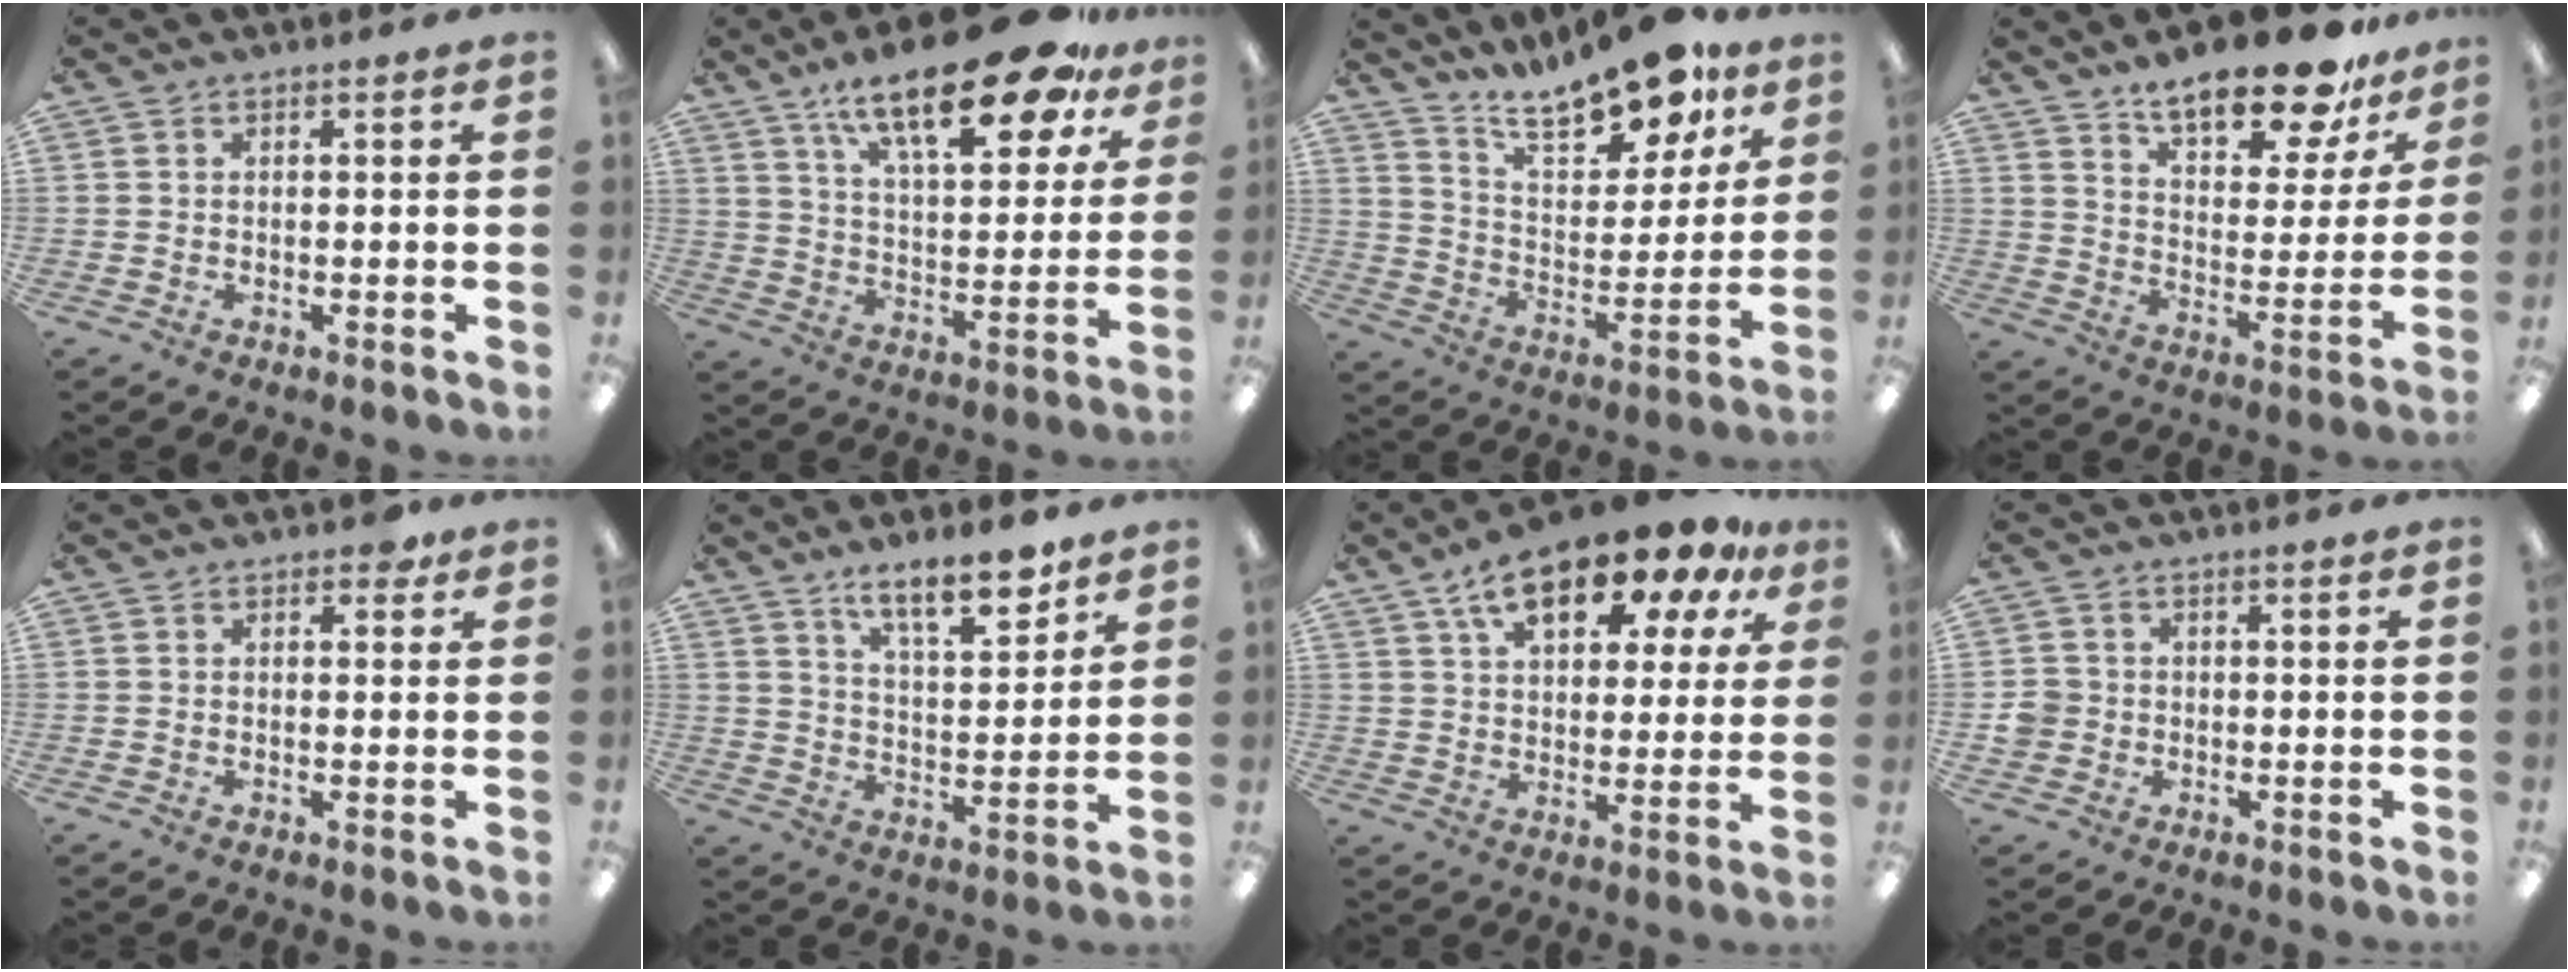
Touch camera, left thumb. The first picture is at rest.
{"total": 22.2, "force": [15.2, 7.4, 14.4], "torque": [-0.219, -0.087, 0.249]}
{"total": 18.2, "force": [14.9, 6.1, 8.4], "torque": [-0.143, -0.096, 0.259]}
{"total": 18.2, "force": [15.0, 5.5, 8.8], "torque": [-0.138, -0.101, 0.255]}
{"total": 2.2, "force": [1.3, 1.3, 1.2], "torque": [-0.010, -0.002, 0.019]}
{"total": 11.5, "force": [9.2, 3.4, 6.1], "torque": [-0.083, -0.060, 0.159]}
{"total": 16.7, "force": [11.2, 7.0, 10.2], "torque": [-0.167, -0.055, 0.190]}
{"total": 3.6, "force": [-0.6, 3.5, 0.6], "torque": [-0.006, 0.003, -0.012]}